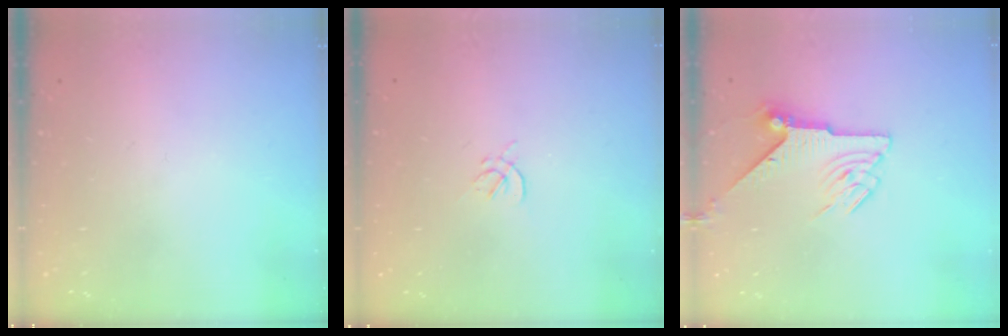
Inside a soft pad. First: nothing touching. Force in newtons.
{"total": 1.6, "press": 1.5, "slide": 0.6}
{"total": 7.5, "press": 7.5, "slide": 0.3}